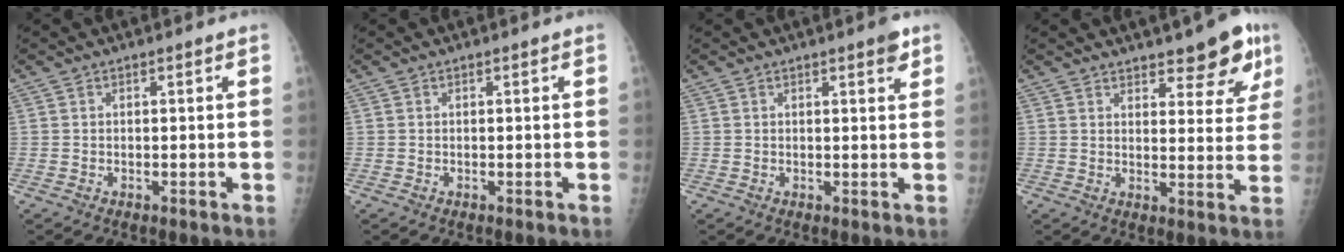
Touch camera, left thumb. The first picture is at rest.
{"total": 0.0}
{"total": 2.3, "force": [1.4, 0.5, 1.7], "torque": [-0.019, -0.006, 0.016]}
{"total": 9.4, "force": [6.3, 3.4, 6.1], "torque": [-0.042, -0.035, 0.083]}